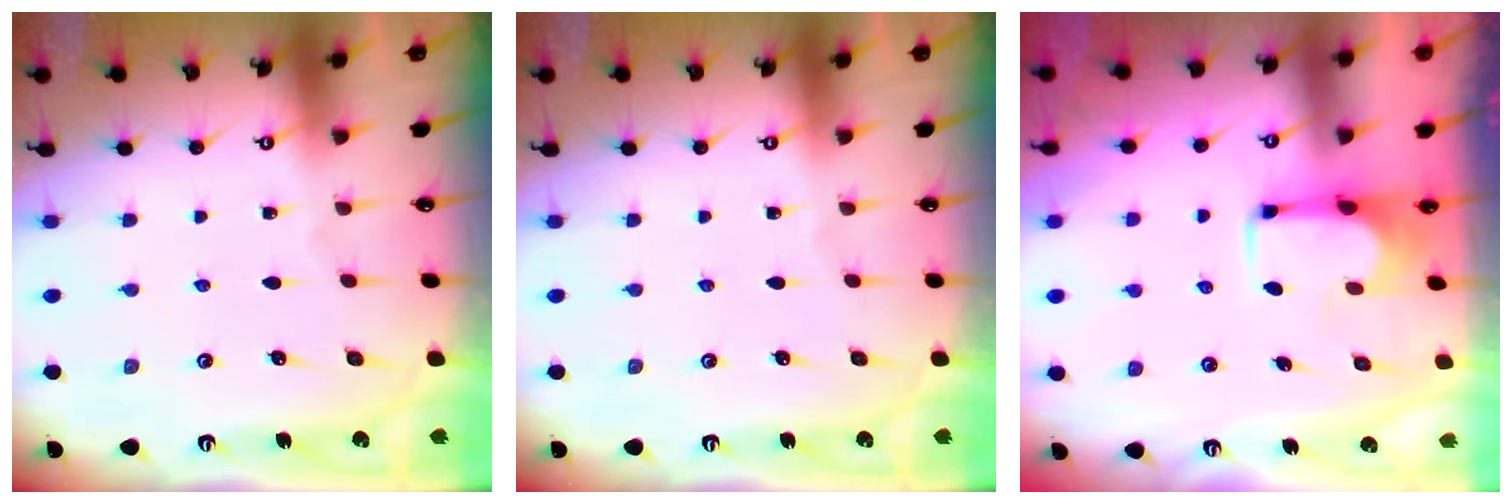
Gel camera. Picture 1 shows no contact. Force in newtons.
{"total": 0.0}
{"total": 3.7, "press": 3.7, "slide": 0.2}